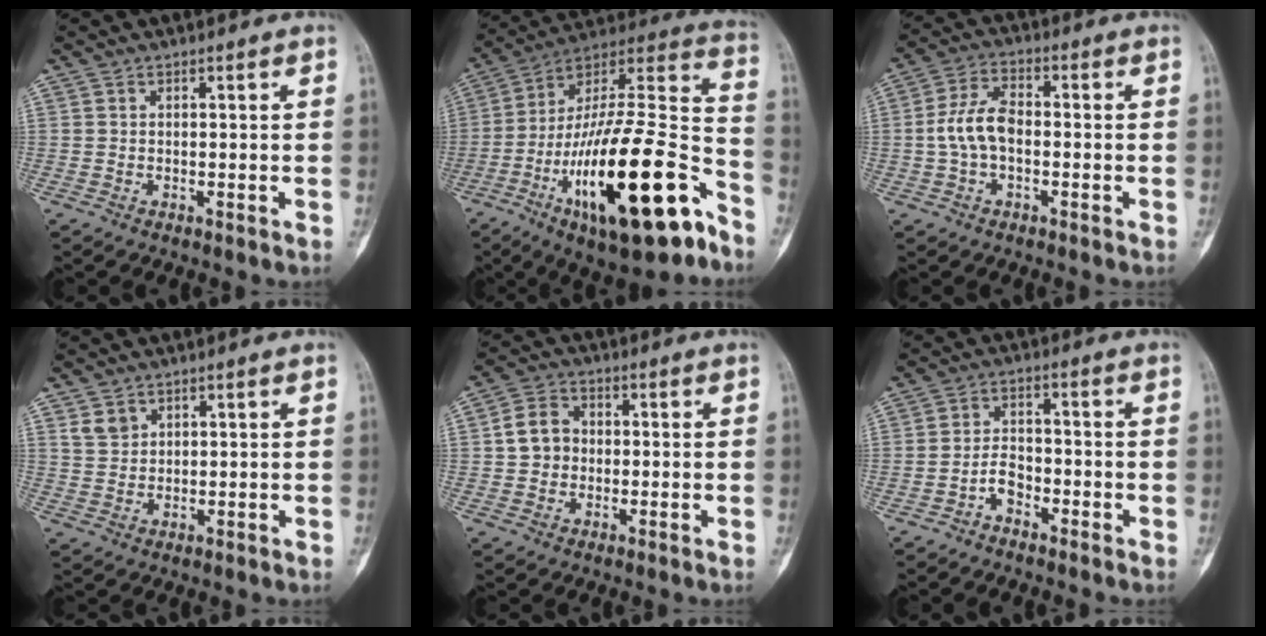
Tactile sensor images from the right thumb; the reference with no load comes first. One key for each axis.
{"total": 31.8, "fx": -14.5, "fy": 10.4, "fz": 26.3, "tx": -0.415, "ty": 0.076, "tz": -0.228}
{"total": 7.9, "fx": -0.9, "fy": 4.5, "fz": 6.4, "tx": -0.130, "ty": 0.025, "tz": -0.023}
{"total": 3.0, "fx": 1.9, "fy": 2.2, "fz": 1.0, "tx": -0.006, "ty": -0.009, "tz": 0.042}
{"total": 6.2, "fx": 0.0, "fy": 5.3, "fz": 3.2, "tx": -0.044, "ty": 0.016, "tz": -0.008}
{"total": 3.8, "fx": -2.4, "fy": 2.2, "fz": 1.8, "tx": -0.017, "ty": 0.023, "tz": -0.049}